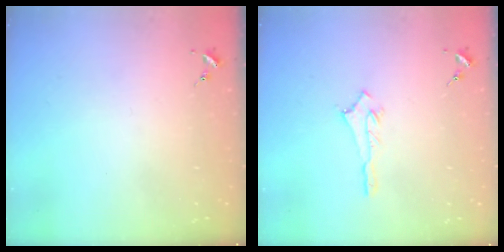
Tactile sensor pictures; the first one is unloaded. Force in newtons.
{"total": 2.7, "press": 2.7, "slide": 0.2}